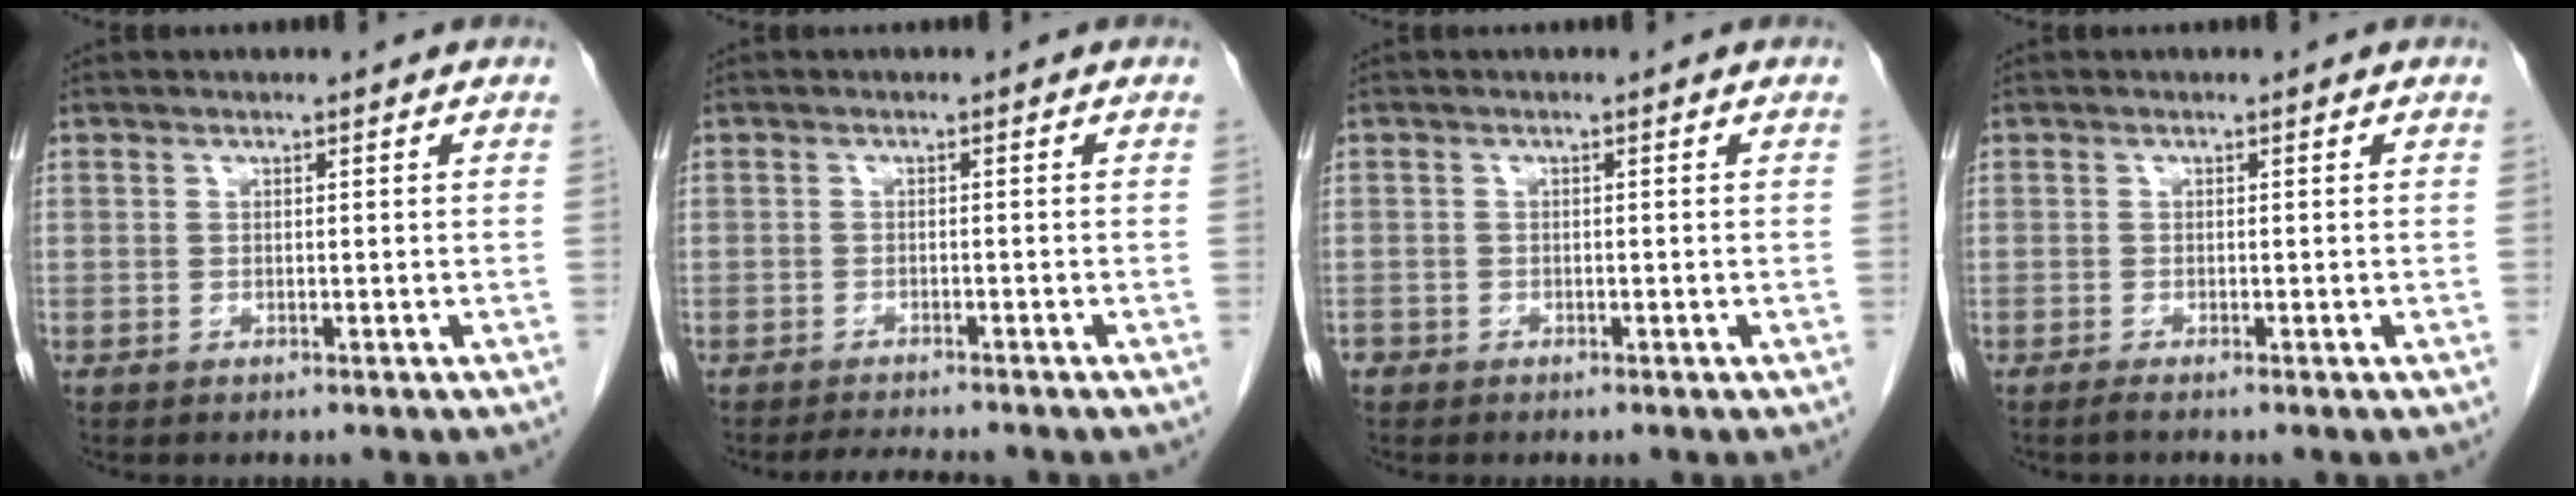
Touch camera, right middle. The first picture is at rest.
{"total": 3.1, "force": [-2.9, -0.1, 1.0], "torque": [-0.017, -0.012, -0.044]}
{"total": 1.2, "force": [-0.7, 0.8, 0.2], "torque": [-0.008, 0.002, -0.014]}
{"total": 0.7, "force": [-0.5, -0.2, 0.4], "torque": [-0.009, -0.001, -0.011]}